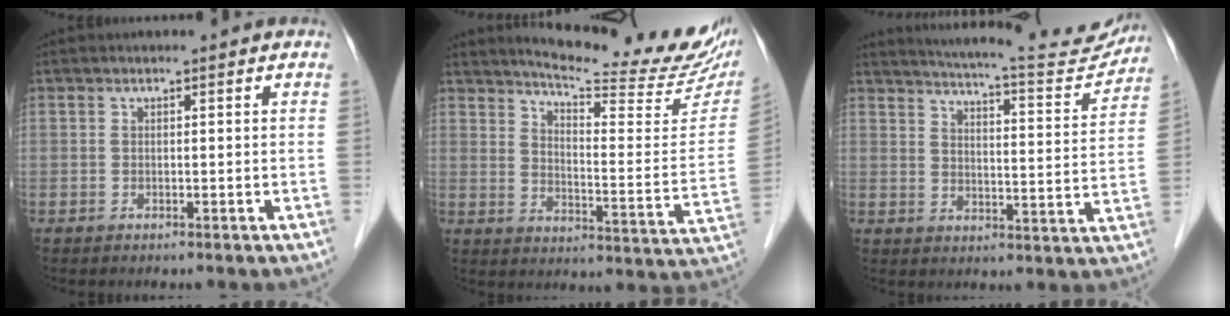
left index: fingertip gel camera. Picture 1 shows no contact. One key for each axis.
{"total": 21.5, "fx": 19.2, "fy": 2.2, "fz": 9.6, "tx": -0.136, "ty": -0.073, "tz": 0.238}
{"total": 17.6, "fx": 16.6, "fy": 1.9, "fz": 5.7, "tx": -0.085, "ty": -0.037, "tz": 0.209}